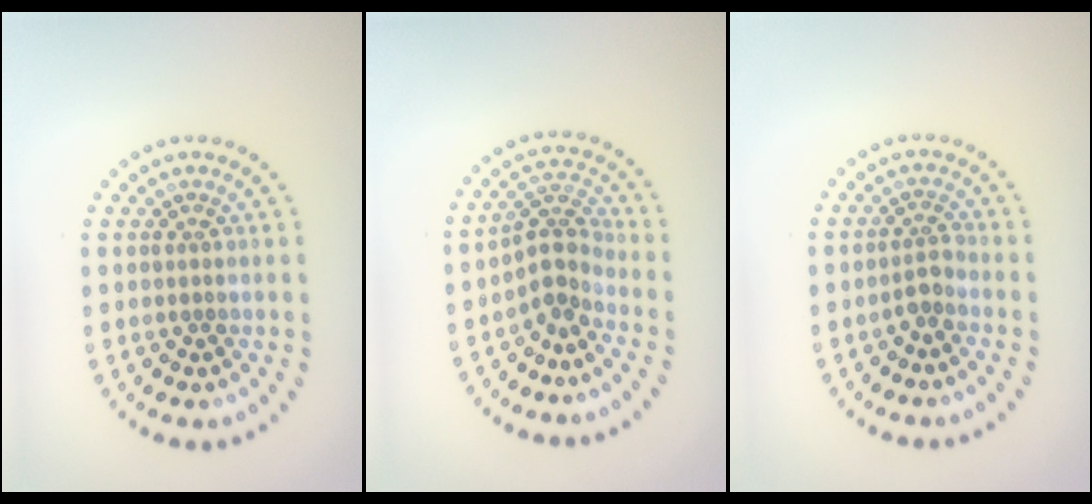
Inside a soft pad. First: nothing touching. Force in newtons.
{"total": 2.9, "press": 2.0, "slide": 2.1}
{"total": 1.5, "press": 1.1, "slide": 1.0}